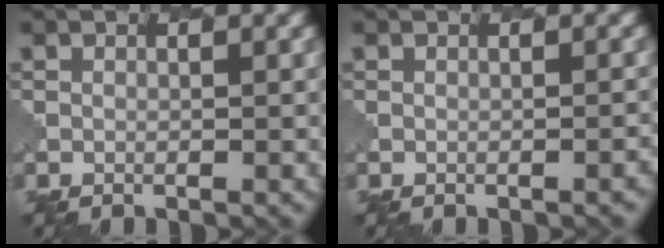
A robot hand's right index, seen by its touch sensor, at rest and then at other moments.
{"total": 1.6, "force": [-0.9, 0.6, 1.2], "torque": [0.005, 0.006, -0.007]}